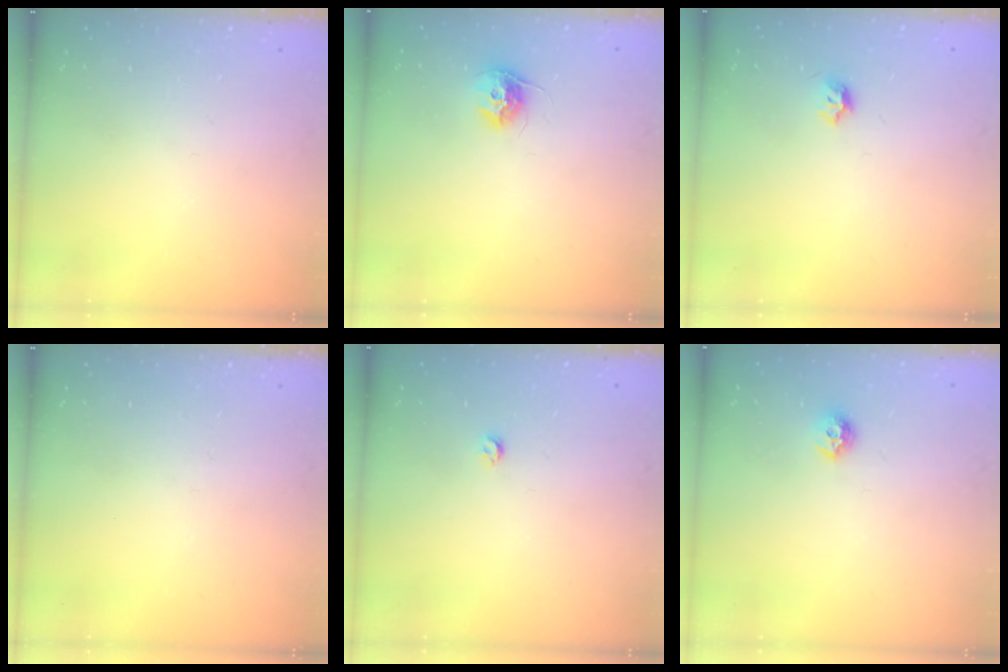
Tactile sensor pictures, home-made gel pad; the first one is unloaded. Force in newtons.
{"total": 9.5, "press": 9.5, "slide": 0.3}
{"total": 4.0, "press": 3.9, "slide": 0.7}
{"total": 0.0}
{"total": 2.9, "press": 2.8, "slide": 0.5}
{"total": 7.5, "press": 7.4, "slide": 0.7}